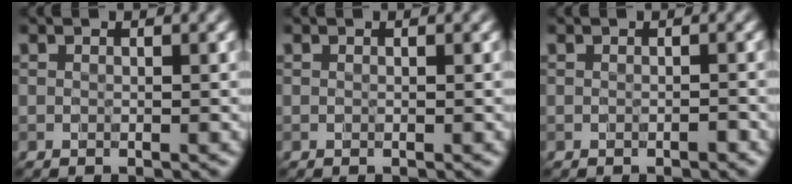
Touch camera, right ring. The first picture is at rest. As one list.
[{"total": 0.0}, {"total": 0.6, "force": [-0.3, 0.3, 0.4], "torque": [-0.005, -0.001, -0.004]}]